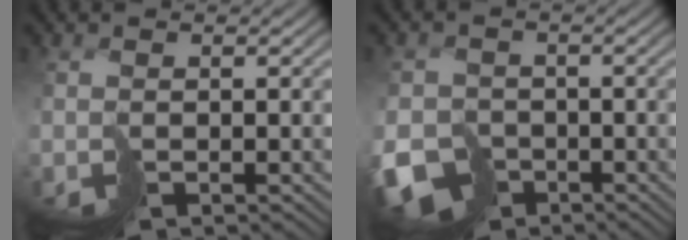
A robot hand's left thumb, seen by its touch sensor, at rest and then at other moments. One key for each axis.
{"total": 7.9, "fx": -3.8, "fy": 5.6, "fz": 4.0, "tx": -0.089, "ty": -0.031, "tz": -0.070}